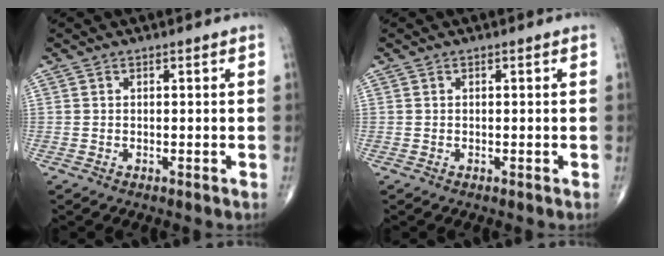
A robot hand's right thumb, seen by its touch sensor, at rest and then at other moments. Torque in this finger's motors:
{"motor_torque": [-0.23, 0.00, -0.07, -0.09, 0.00]}